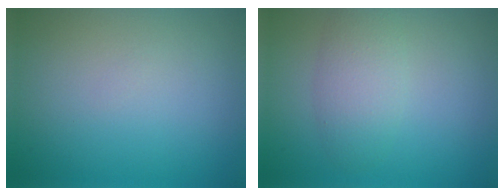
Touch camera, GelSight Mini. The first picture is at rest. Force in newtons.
{"total": 3.1, "press": 3.1, "slide": 0.1}